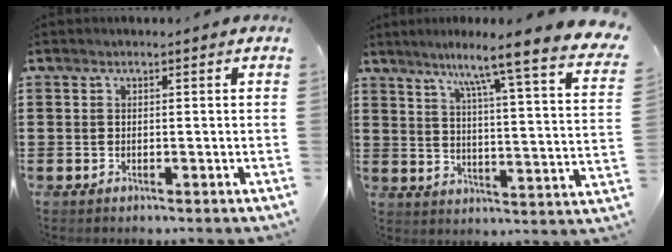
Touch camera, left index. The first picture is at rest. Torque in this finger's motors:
{"motor_torque": [1.30, -0.84, 1.05, 0.21]}